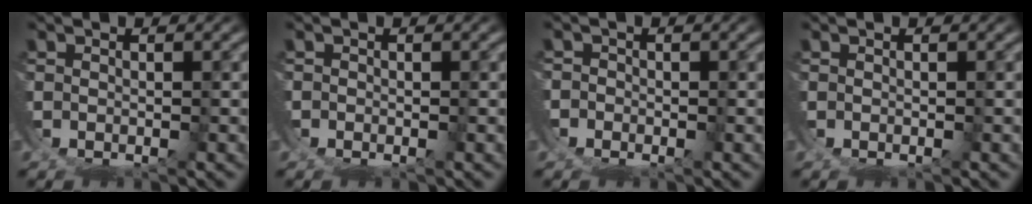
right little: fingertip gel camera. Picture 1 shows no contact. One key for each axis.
{"total": 0.0}
{"total": 1.4, "fx": -0.8, "fy": 1.2, "fz": 0.0, "tx": 0.002, "ty": 0.000, "tz": -0.023}
{"total": 0.0}